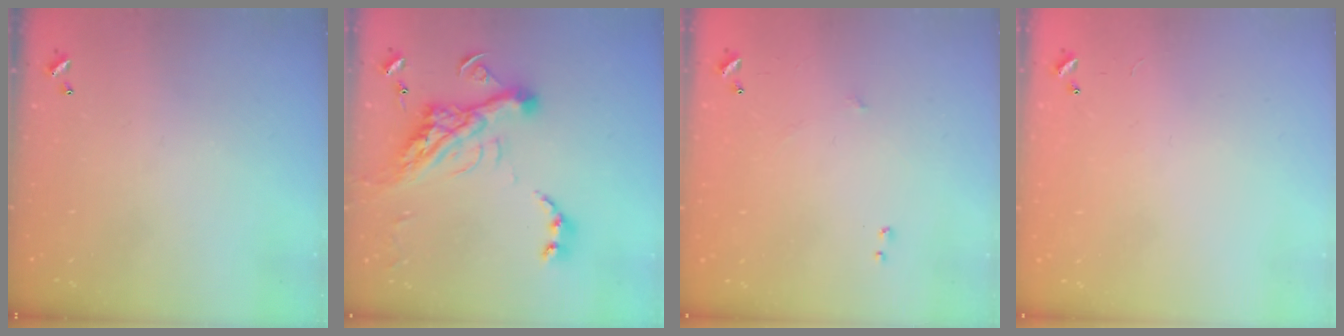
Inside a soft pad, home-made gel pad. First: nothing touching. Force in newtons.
{"total": 19.3, "press": 19.1, "slide": 2.5}
{"total": 6.0, "press": 5.9, "slide": 0.8}
{"total": 7.2, "press": 7.2, "slide": 0.5}